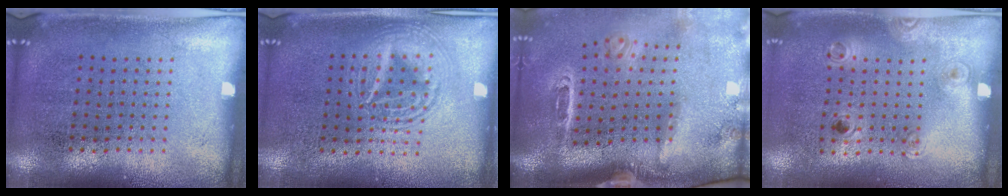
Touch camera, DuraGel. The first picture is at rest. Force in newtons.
{"total": 2.7, "press": 2.7, "slide": 0.2}
{"total": 3.2, "press": 2.2, "slide": 2.3}
{"total": 1.2, "press": 0.8, "slide": 0.8}